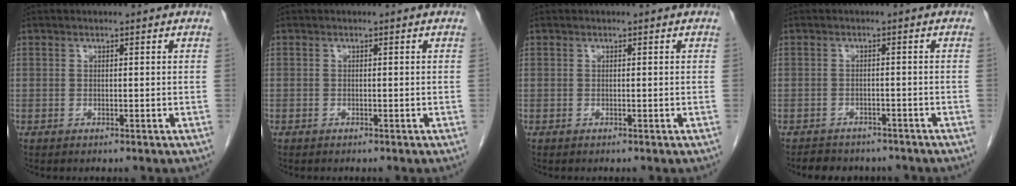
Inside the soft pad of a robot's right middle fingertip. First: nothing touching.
{"total": 0.0}
{"total": 0.0}
{"total": 6.6, "force": [-5.8, 2.9, 1.5], "torque": [-0.021, 0.006, -0.070]}